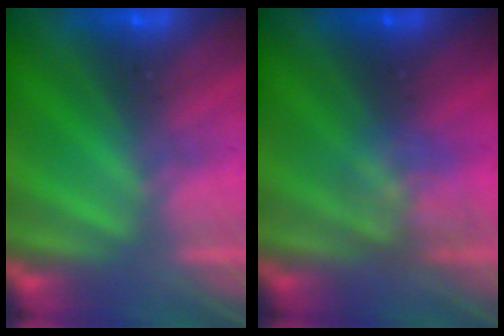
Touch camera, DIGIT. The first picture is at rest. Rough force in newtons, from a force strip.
{"total": 2.8}